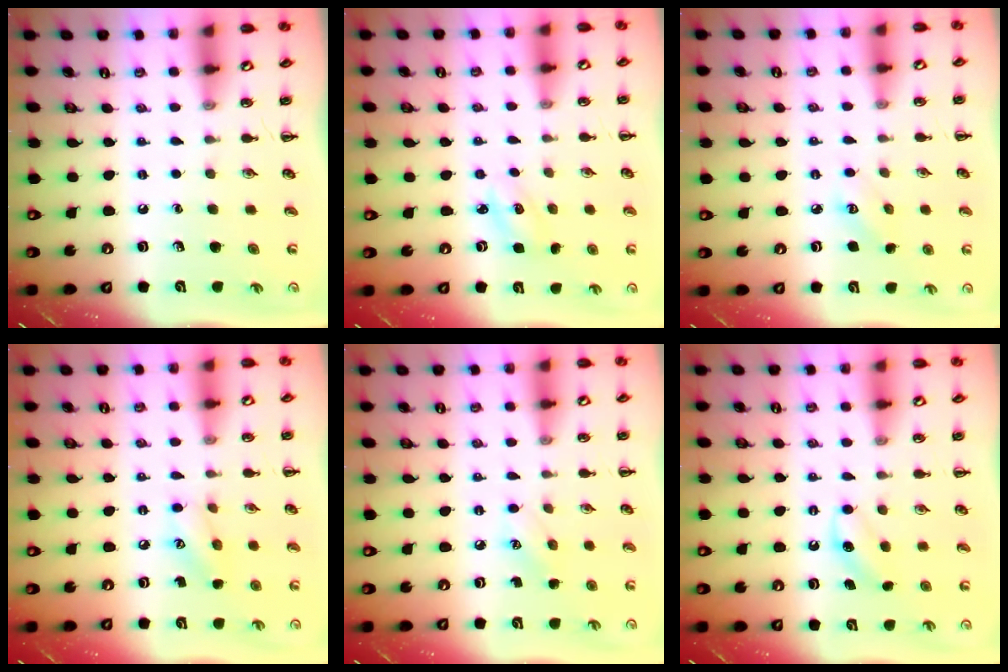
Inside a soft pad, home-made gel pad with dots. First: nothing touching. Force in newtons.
{"total": 3.5, "press": 3.3, "slide": 1.1}
{"total": 3.2, "press": 3.1, "slide": 0.8}
{"total": 8.2, "press": 8.1, "slide": 1.3}
{"total": 4.9, "press": 4.7, "slide": 1.4}
{"total": 4.6, "press": 4.5, "slide": 1.1}